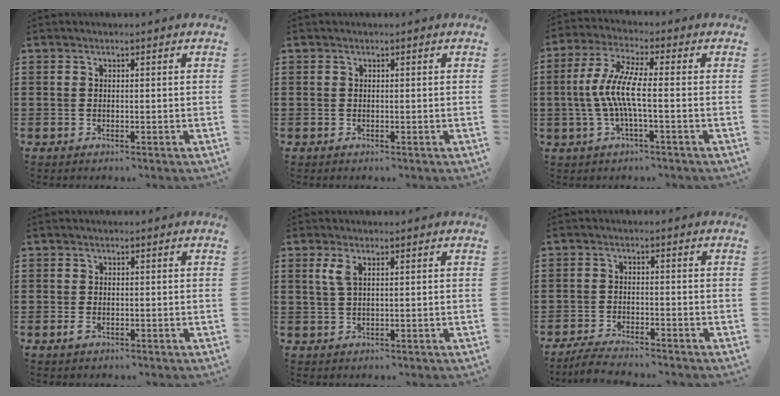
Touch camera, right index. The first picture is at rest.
{"total": 0.0}
{"total": 7.9, "force": [-1.2, 0.9, 7.8], "torque": [-0.180, -0.020, -0.034]}
{"total": 1.1, "force": [-0.5, 0.6, 0.7], "torque": [-0.014, -0.002, -0.009]}
{"total": 2.6, "force": [1.0, 0.8, 2.2], "torque": [-0.046, 0.006, 0.016]}
{"total": 3.2, "force": [-3.2, 0.0, 0.5], "torque": [-0.019, -0.001, -0.067]}